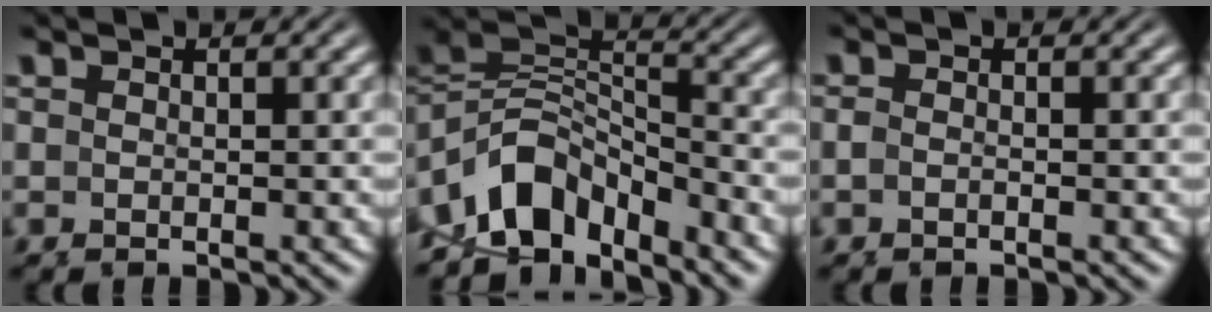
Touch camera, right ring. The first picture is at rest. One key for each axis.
{"total": 6.2, "fx": -1.4, "fy": 4.5, "fz": 4.0, "tx": -0.079, "ty": -0.026, "tz": -0.015}
{"total": 0.5, "fx": -0.2, "fy": 0.1, "fz": 0.5, "tx": -0.006, "ty": 0.007, "tz": -0.007}